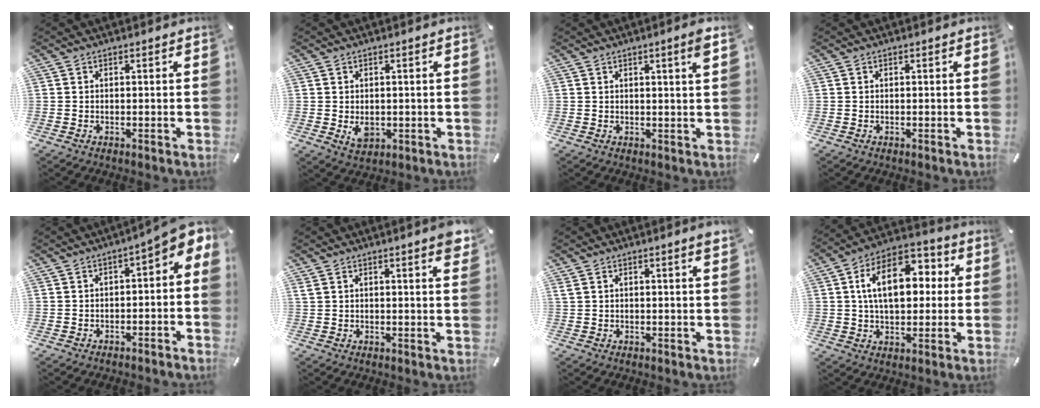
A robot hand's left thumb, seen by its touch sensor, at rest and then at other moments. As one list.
[{"total": 3.7, "force": [-0.3, 2.8, 2.3], "torque": [-0.030, -0.005, -0.007]}, {"total": 1.8, "force": [0.9, 0.2, 1.6], "torque": [-0.025, -0.002, 0.012]}, {"total": 0.0}, {"total": 4.8, "force": [0.3, 2.0, 4.4], "torque": [-0.067, -0.011, 0.000]}, {"total": 3.7, "force": [2.5, 0.6, 2.7], "torque": [-0.040, -0.011, 0.042]}, {"total": 2.5, "force": [1.5, 0.1, 2.0], "torque": [-0.041, -0.001, 0.027]}, {"total": 15.1, "force": [3.3, 9.5, 11.3], "torque": [-0.187, 0.009, 0.057]}]